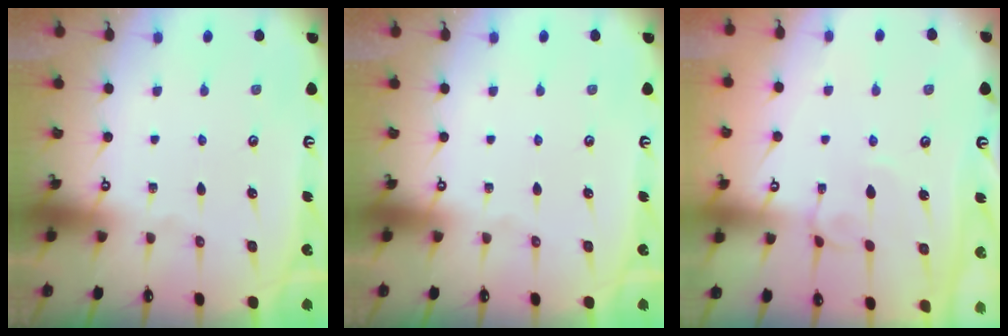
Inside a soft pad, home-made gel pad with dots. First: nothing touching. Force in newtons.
{"total": 0.0}
{"total": 2.5, "press": 2.5, "slide": 0.3}